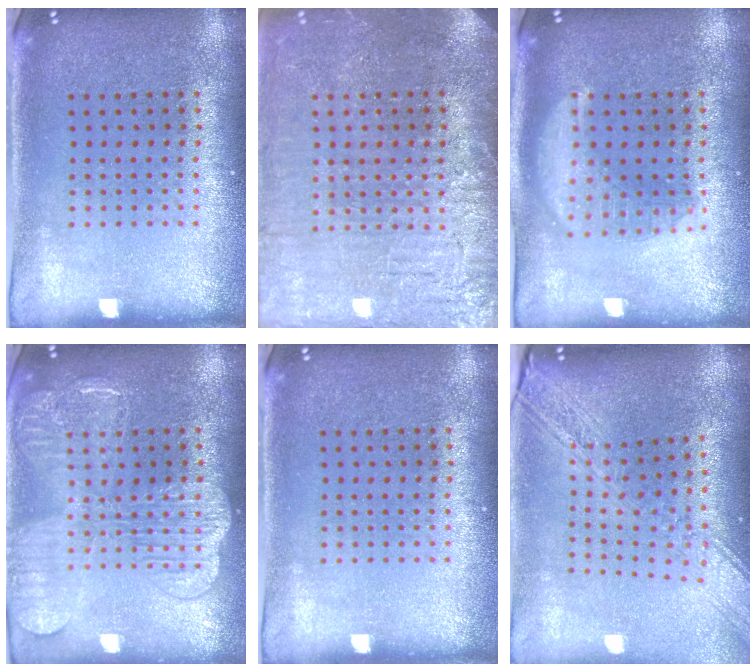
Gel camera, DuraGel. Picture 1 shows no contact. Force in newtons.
{"total": 3.8, "press": 3.5, "slide": 1.4}
{"total": 1.9, "press": 1.9, "slide": 0.2}
{"total": 3.9, "press": 3.9, "slide": 0.5}
{"total": 0.0}
{"total": 2.8, "press": 2.2, "slide": 1.7}